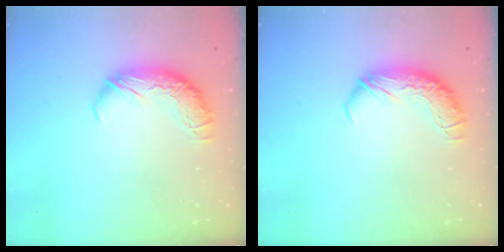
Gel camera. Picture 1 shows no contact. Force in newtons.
{"total": 0.0}